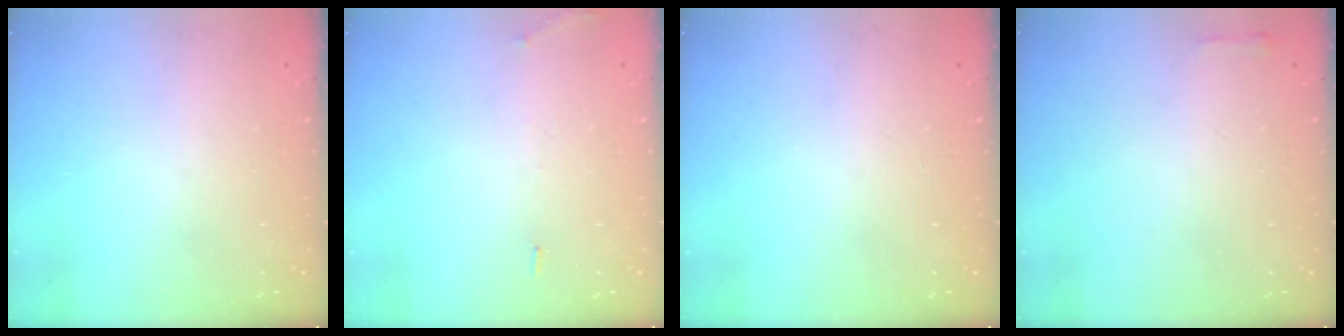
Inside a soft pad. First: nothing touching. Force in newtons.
{"total": 6.0, "press": 5.7, "slide": 1.9}
{"total": 0.0}
{"total": 2.1, "press": 2.0, "slide": 0.5}